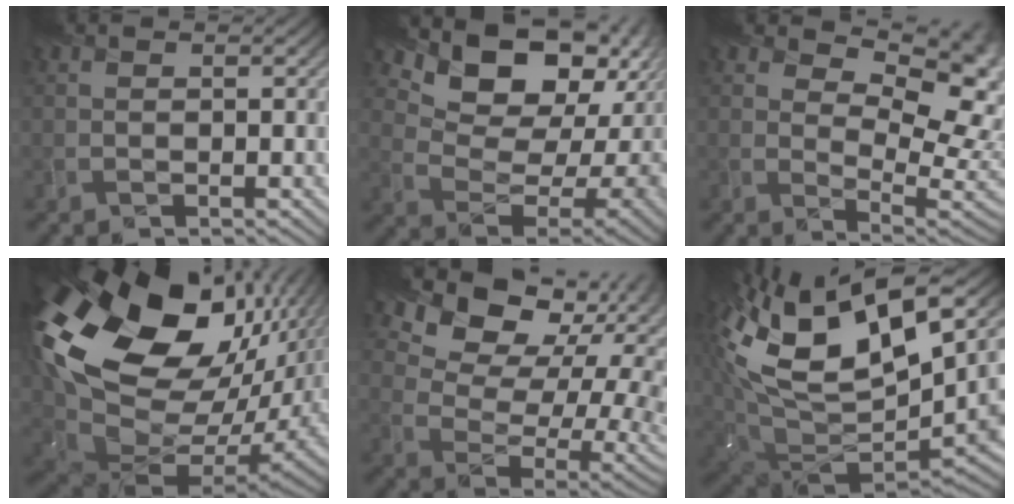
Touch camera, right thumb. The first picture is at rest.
{"total": 13.5, "force": [7.2, 8.1, 8.1], "torque": [-0.150, -0.002, 0.130]}
{"total": 11.2, "force": [4.0, 6.0, 8.6], "torque": [-0.108, -0.014, 0.072]}
{"total": 21.3, "force": [5.4, 13.9, 15.2], "torque": [-0.346, -0.042, 0.137]}
{"total": 16.3, "force": [9.0, 9.9, 9.2], "torque": [-0.191, 0.044, 0.149]}
{"total": 17.9, "force": [5.9, 8.8, 14.4], "torque": [-0.294, -0.004, 0.125]}